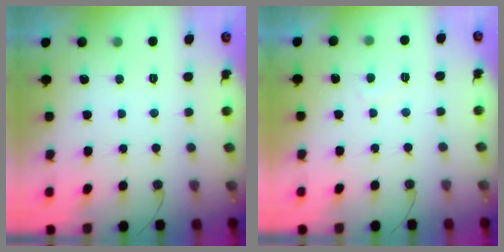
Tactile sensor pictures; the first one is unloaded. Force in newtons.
{"total": 2.1, "press": 2.0, "slide": 0.6}